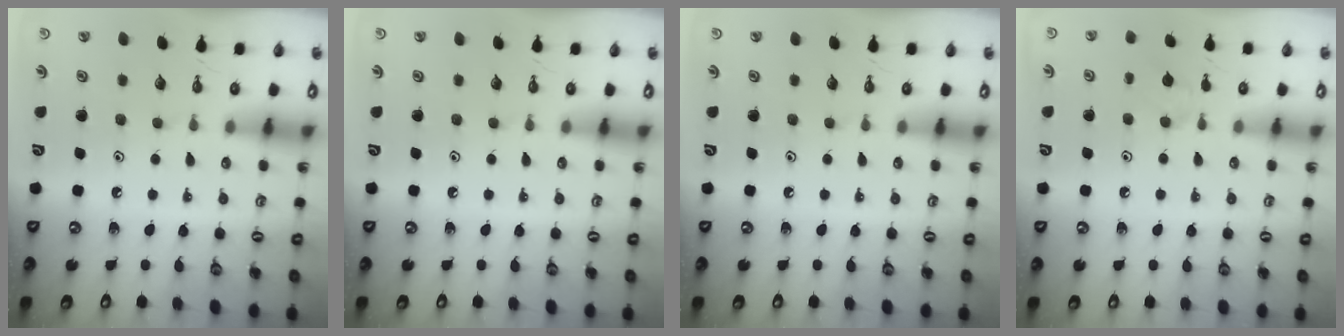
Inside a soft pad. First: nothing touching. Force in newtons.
{"total": 0.0}
{"total": 0.0}
{"total": 6.0, "press": 6.0, "slide": 1.0}